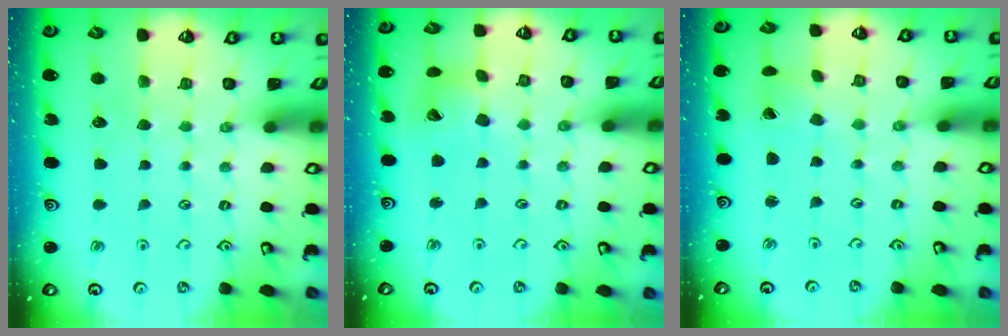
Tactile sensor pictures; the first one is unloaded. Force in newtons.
{"total": 10.3, "press": 10.2, "slide": 1.4}
{"total": 0.7, "press": 0.7, "slide": 0.1}